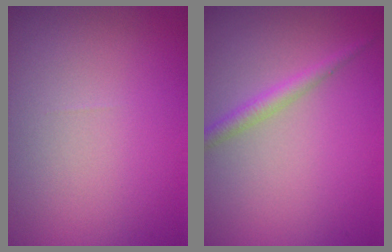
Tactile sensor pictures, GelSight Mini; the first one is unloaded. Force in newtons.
{"total": 1.8, "press": 1.8, "slide": 0.1}